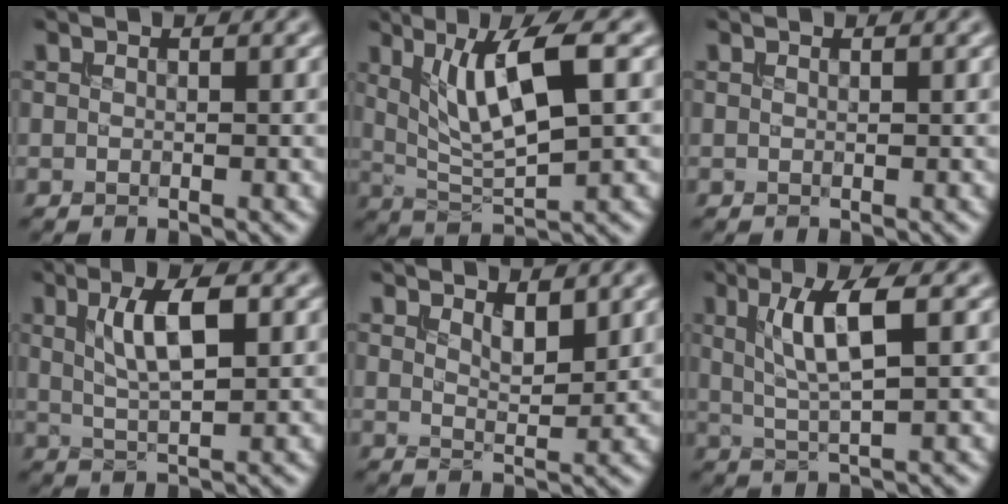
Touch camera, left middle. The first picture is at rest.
{"total": 7.1, "force": [2.1, 1.8, 6.6], "torque": [-0.116, -0.005, 0.042]}
{"total": 0.0}
{"total": 4.9, "force": [1.4, 1.5, 4.5], "torque": [-0.086, 0.005, 0.025]}
{"total": 2.1, "force": [1.4, 0.6, 1.3], "torque": [-0.022, -0.006, 0.025]}
{"total": 5.3, "force": [1.4, 1.2, 4.9], "torque": [-0.096, 0.001, 0.030]}